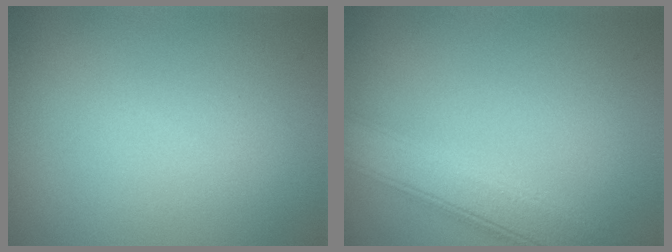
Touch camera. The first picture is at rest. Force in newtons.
{"total": 6.0, "press": 6.0, "slide": 0.2}